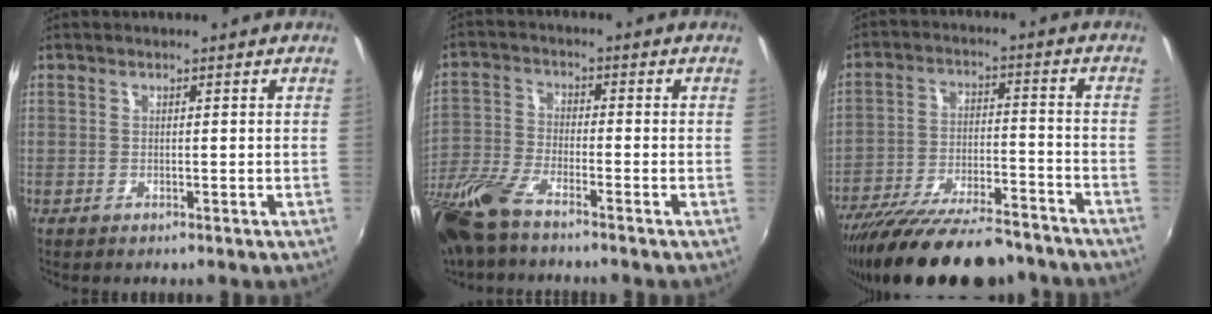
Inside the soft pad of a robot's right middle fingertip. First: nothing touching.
{"total": 11.3, "force": [-8.6, 2.7, 6.8], "torque": [-0.162, -0.023, -0.178]}
{"total": 23.0, "force": [-19.4, 5.8, 11.0], "torque": [-0.203, -0.039, -0.289]}